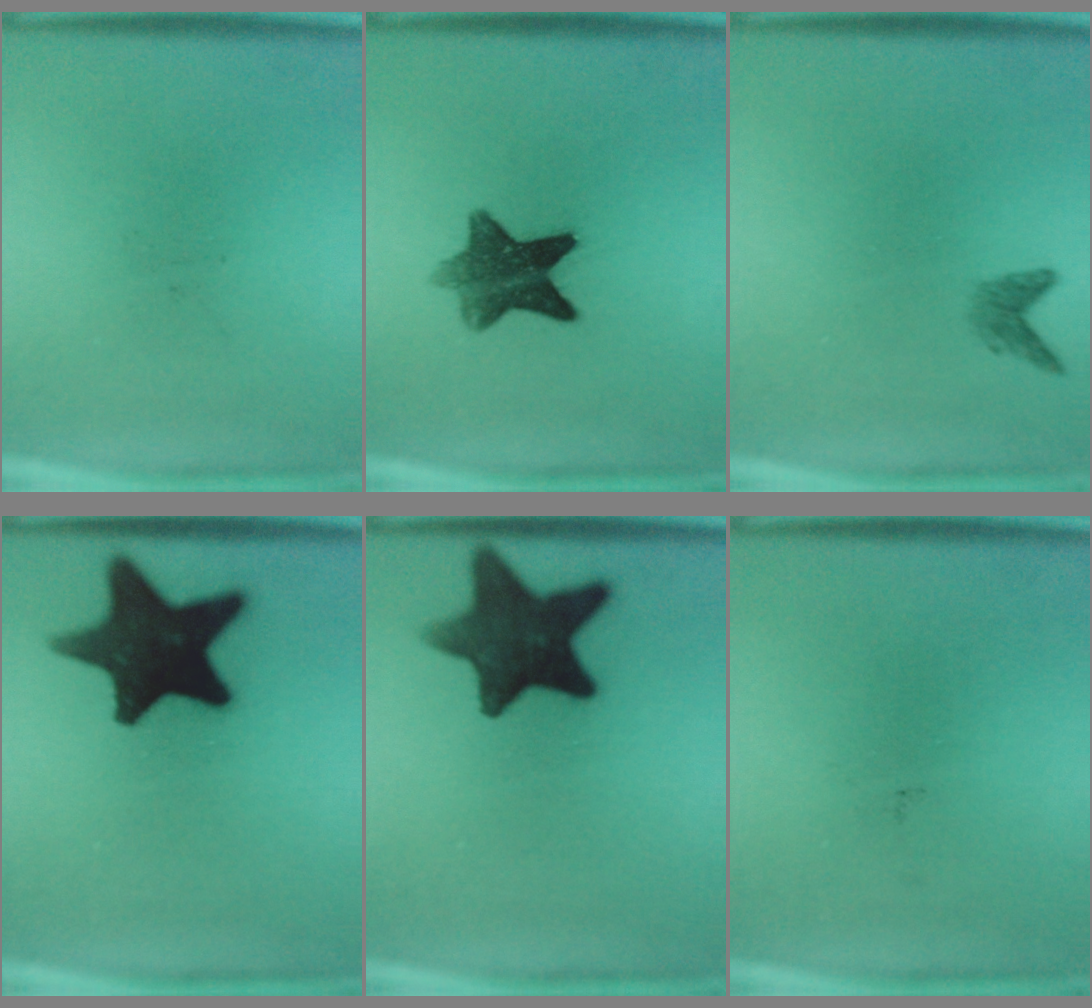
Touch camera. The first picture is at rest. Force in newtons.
{"total": 8.7}
{"total": 1.5}
{"total": 17.9}
{"total": 14.3}
{"total": 0.0}